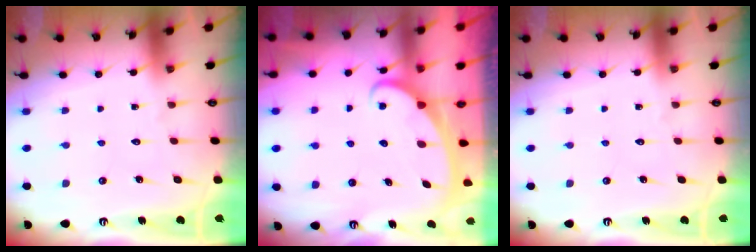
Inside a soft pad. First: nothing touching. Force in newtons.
{"total": 2.5, "press": 2.5, "slide": 0.3}
{"total": 0.0}